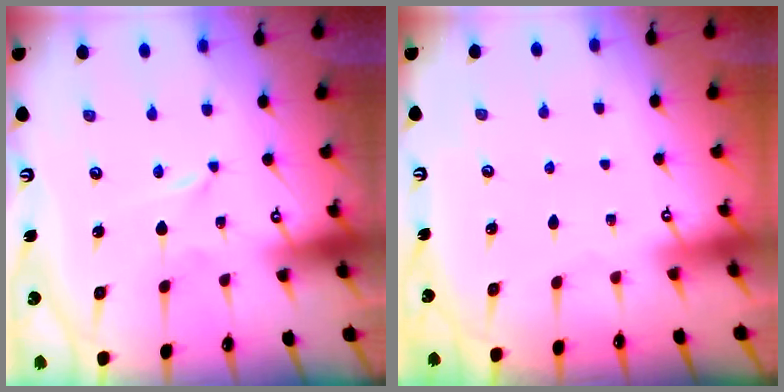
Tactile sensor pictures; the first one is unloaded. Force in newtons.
{"total": 0.0}